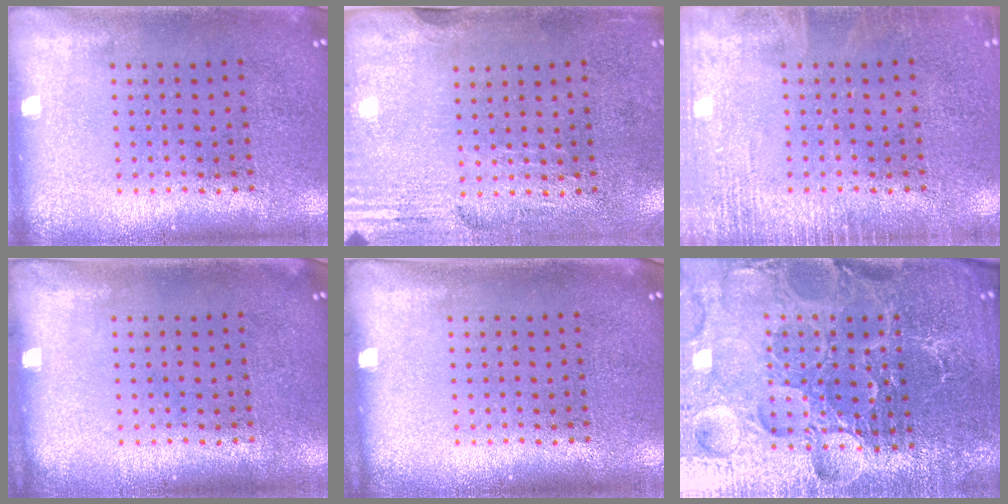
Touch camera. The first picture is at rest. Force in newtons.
{"total": 2.9, "press": 2.5, "slide": 1.5}
{"total": 2.2, "press": 2.2, "slide": 0.3}
{"total": 0.0}
{"total": 0.0}
{"total": 5.6, "press": 5.2, "slide": 2.1}